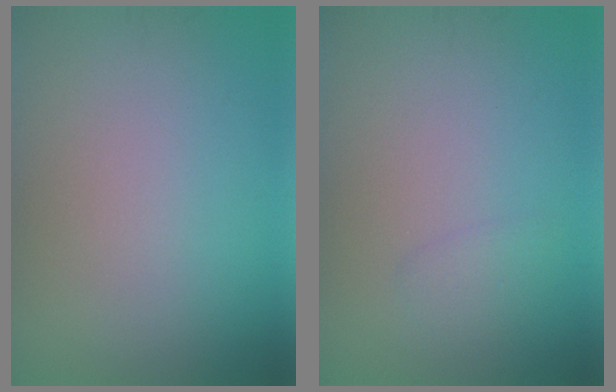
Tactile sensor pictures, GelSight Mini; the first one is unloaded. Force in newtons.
{"total": 1.0, "press": 1.0, "slide": 0.1}